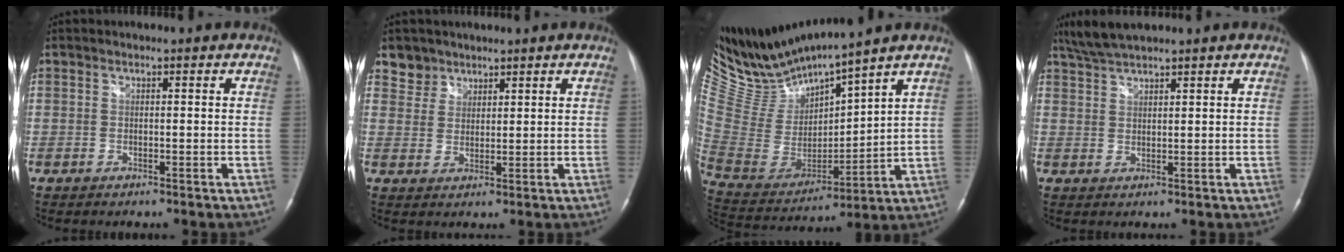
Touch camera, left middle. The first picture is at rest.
{"total": 3.6, "force": [2.7, 2.3, -0.5], "torque": [0.018, 0.004, 0.048]}
{"total": 14.6, "force": [14.0, -0.6, 4.4], "torque": [-0.107, -0.017, 0.294]}
{"total": 5.0, "force": [4.4, 0.3, 2.3], "torque": [-0.056, 0.017, 0.090]}